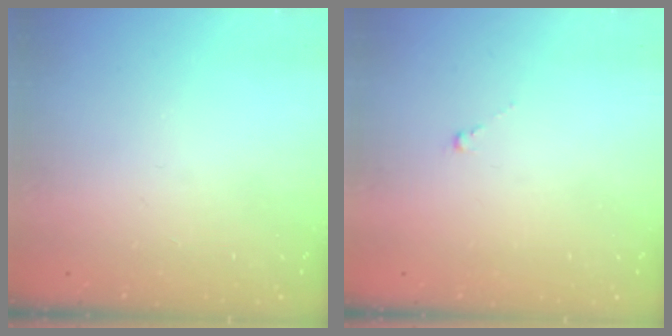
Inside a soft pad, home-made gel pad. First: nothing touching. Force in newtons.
{"total": 0.0}